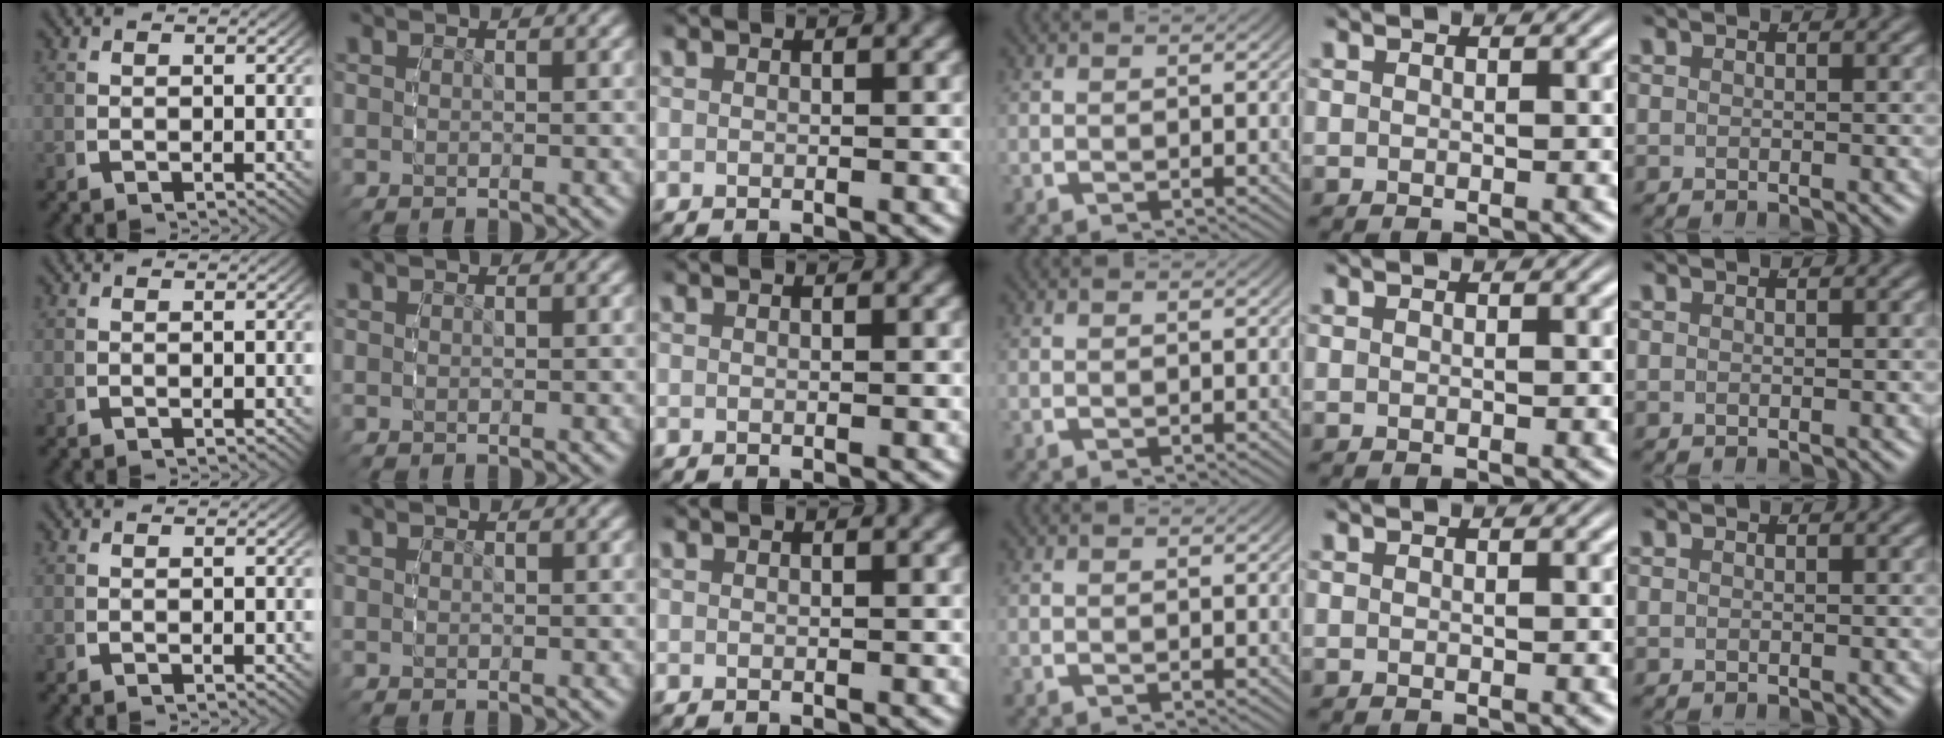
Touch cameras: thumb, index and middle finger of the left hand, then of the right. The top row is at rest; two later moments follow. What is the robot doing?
{"motion": "reach", "object": "backpack"}